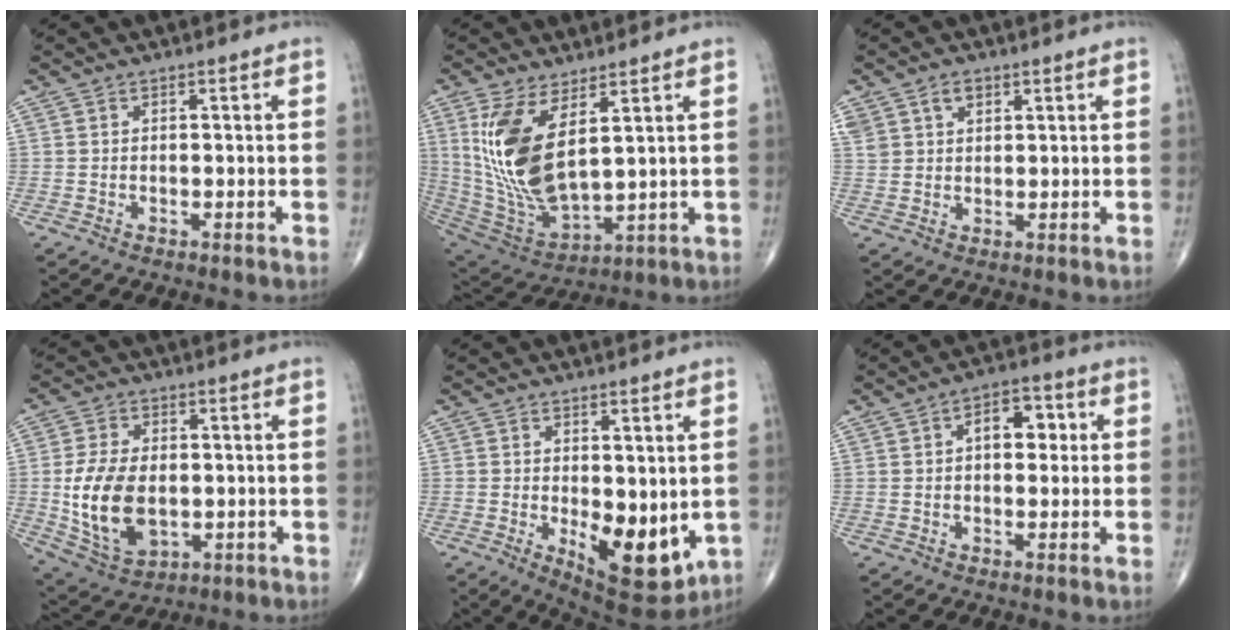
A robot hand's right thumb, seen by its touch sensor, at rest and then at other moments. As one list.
[{"total": 15.9, "force": [4.9, 7.0, 13.4], "torque": [-0.265, -0.032, 0.117]}, {"total": 4.6, "force": [2.4, 3.3, 2.2], "torque": [-0.026, -0.005, 0.048]}, {"total": 14.2, "force": [-1.1, 8.8, 11.0], "torque": [-0.204, -0.006, -0.003]}, {"total": 12.6, "force": [-2.2, 5.9, 10.9], "torque": [-0.133, -0.027, -0.015]}, {"total": 6.7, "force": [1.1, 4.1, 5.2], "torque": [-0.048, 0.015, 0.006]}]